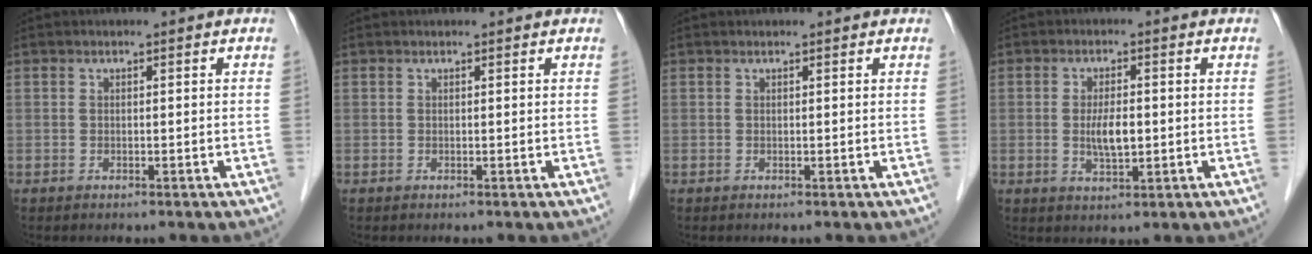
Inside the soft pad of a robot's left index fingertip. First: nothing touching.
{"total": 0.6, "force": [0.6, 0.1, 0.1], "torque": [-0.005, 0.007, 0.008]}
{"total": 0.8, "force": [0.8, 0.1, 0.1], "torque": [-0.009, 0.009, 0.012]}
{"total": 4.3, "force": [-0.2, 1.4, 4.0], "torque": [-0.080, -0.003, -0.002]}